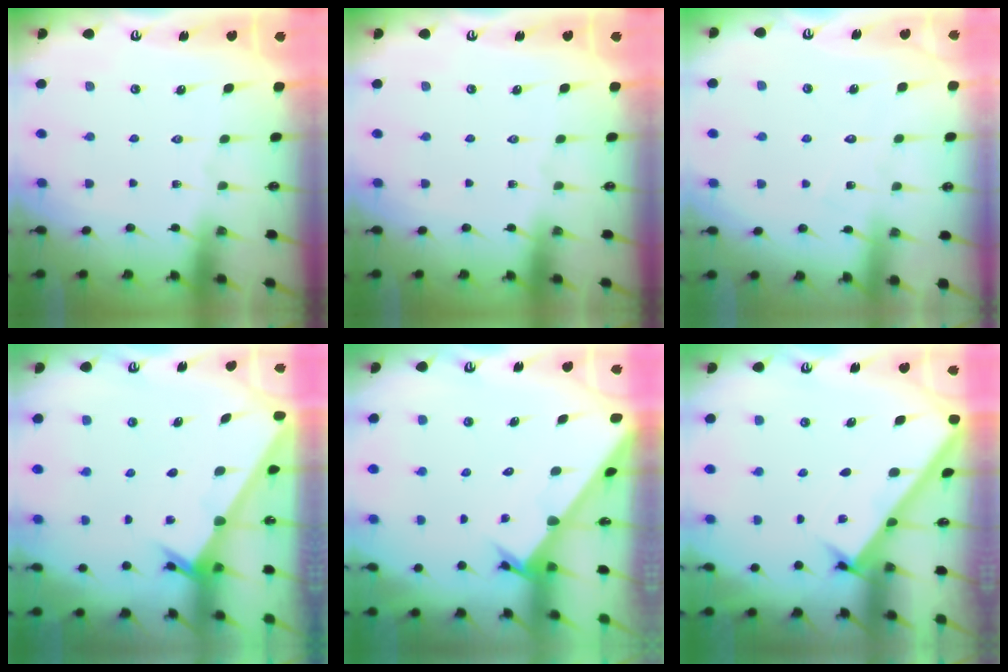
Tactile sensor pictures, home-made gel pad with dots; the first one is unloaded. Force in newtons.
{"total": 0.0}
{"total": 6.2, "press": 6.1, "slide": 0.5}
{"total": 2.6, "press": 2.6, "slide": 0.2}
{"total": 2.6, "press": 2.6, "slide": 0.3}
{"total": 3.7, "press": 3.7, "slide": 0.5}